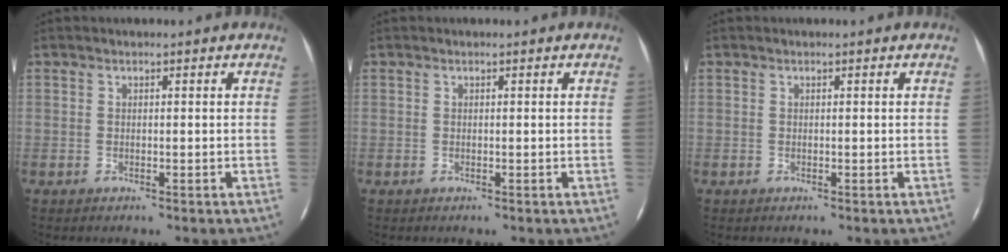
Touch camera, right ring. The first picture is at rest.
{"total": 0.0}
{"total": 0.0}